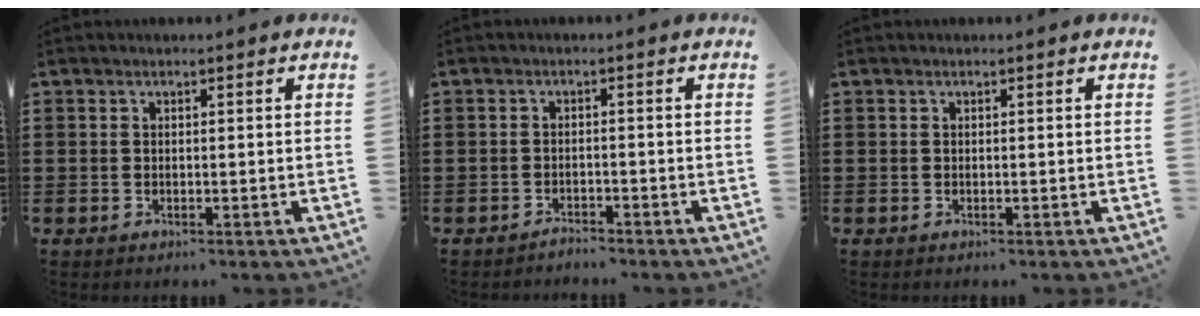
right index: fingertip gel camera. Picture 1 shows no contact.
{"total": 1.6, "force": [-1.6, 0.0, -0.1], "torque": [-0.003, 0.004, -0.035]}
{"total": 0.0}